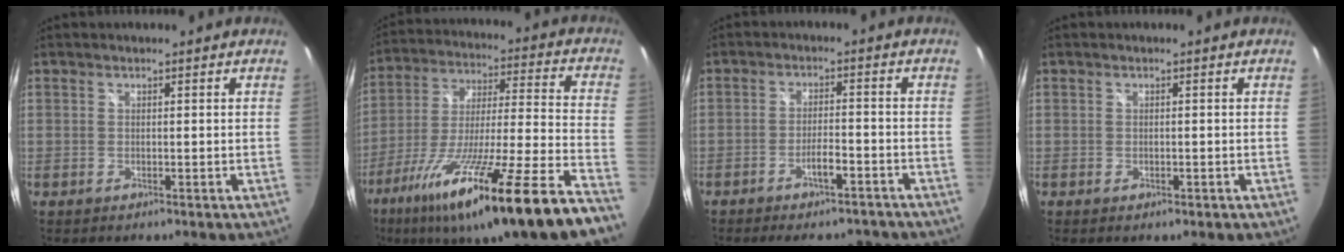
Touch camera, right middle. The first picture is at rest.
{"total": 28.2, "force": [-19.3, -0.6, 20.5], "torque": [-0.325, -0.087, -0.312]}
{"total": 8.3, "force": [-7.1, 2.2, 3.7], "torque": [-0.074, 0.006, -0.095]}
{"total": 0.8, "force": [-0.3, 0.5, 0.4], "torque": [-0.006, -0.002, -0.006]}